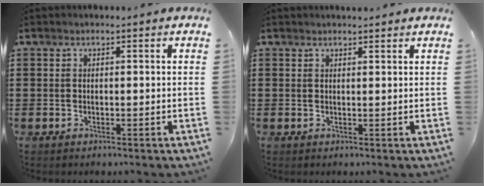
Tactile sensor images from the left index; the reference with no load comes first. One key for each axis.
{"total": 1.2, "fx": 1.1, "fy": 0.3, "fz": 0.0, "tx": -0.002, "ty": 0.001, "tz": 0.023}